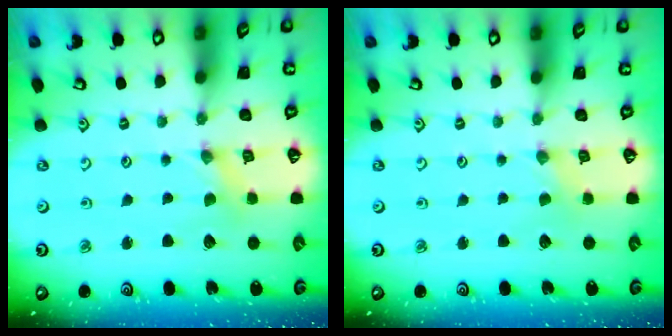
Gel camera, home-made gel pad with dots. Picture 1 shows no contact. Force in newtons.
{"total": 0.0}